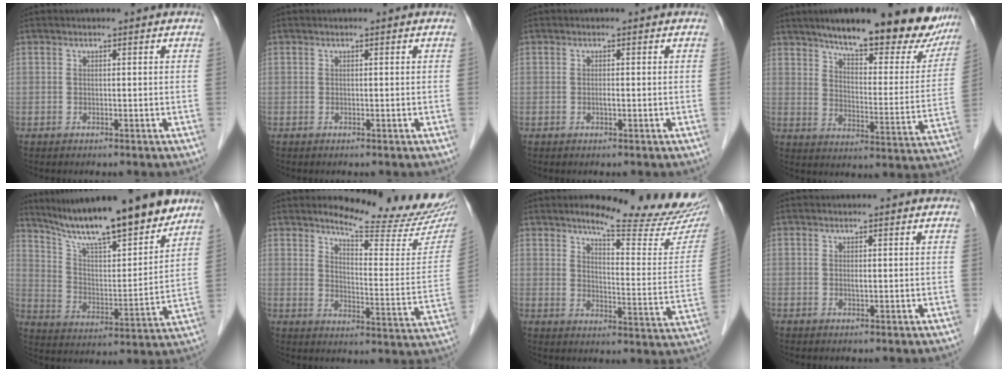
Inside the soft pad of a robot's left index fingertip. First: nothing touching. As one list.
[{"total": 0.0}, {"total": 0.7, "force": [-0.1, 0.1, 0.6], "torque": [-0.012, 0.001, -0.004]}, {"total": 24.1, "force": [19.7, 5.7, 12.5], "torque": [-0.161, -0.016, 0.250]}, {"total": 18.5, "force": [15.7, 2.1, 9.6], "torque": [-0.151, -0.010, 0.259]}, {"total": 17.4, "force": [16.1, 1.8, 6.4], "torque": [-0.082, -0.088, 0.193]}, {"total": 18.6, "force": [16.3, 2.1, 8.7], "torque": [-0.106, -0.066, 0.196]}, {"total": 0.6, "force": [0.1, 0.1, 0.5], "torque": [-0.015, -0.002, 0.002]}]